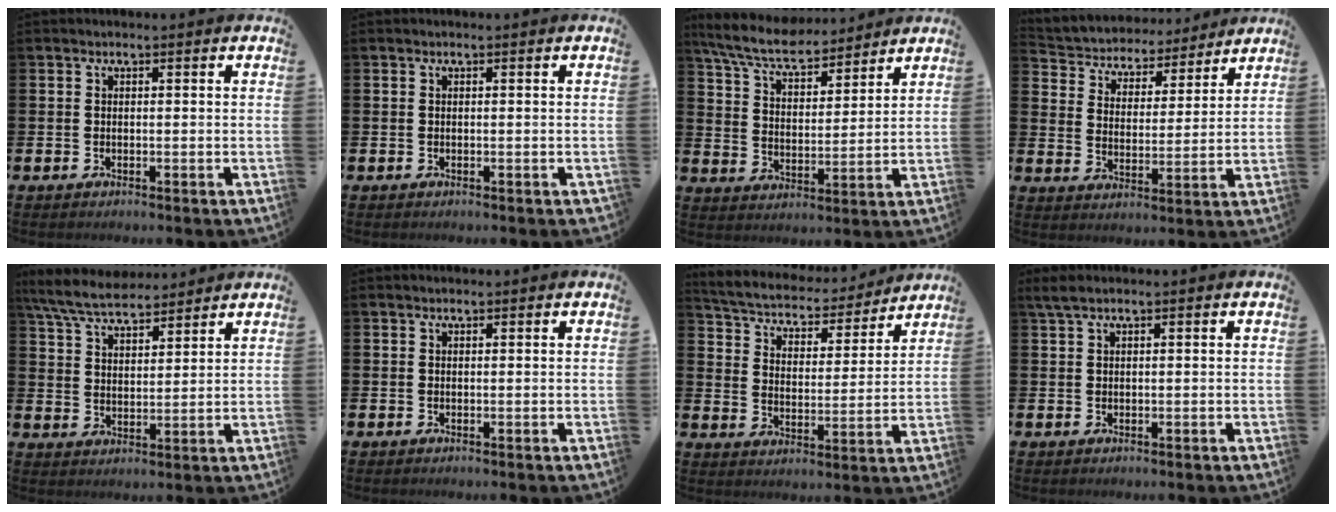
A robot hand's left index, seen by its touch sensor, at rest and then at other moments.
{"total": 0.0}
{"total": 7.7, "force": [7.1, 1.7, 2.6], "torque": [-0.085, -0.035, 0.127]}
{"total": 5.1, "force": [4.7, 1.9, -0.2], "torque": [-0.031, -0.043, 0.077]}
{"total": 7.1, "force": [6.6, 1.5, 2.1], "torque": [-0.070, -0.022, 0.122]}
{"total": 0.0}
{"total": 5.2, "force": [4.9, 1.6, 0.8], "torque": [-0.047, -0.043, 0.080]}
{"total": 1.7, "force": [1.2, 0.3, 1.1], "torque": [-0.027, 0.005, 0.022]}